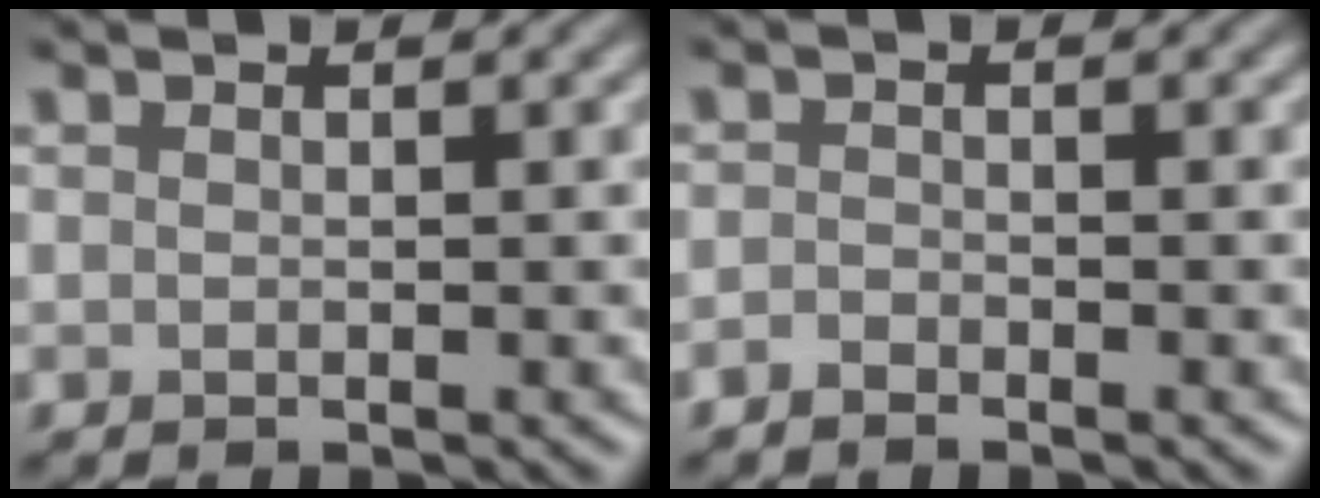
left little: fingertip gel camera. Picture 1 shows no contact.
{"total": 0.8, "force": [-0.8, 0.2, 0.3], "torque": [-0.006, 0.000, -0.018]}